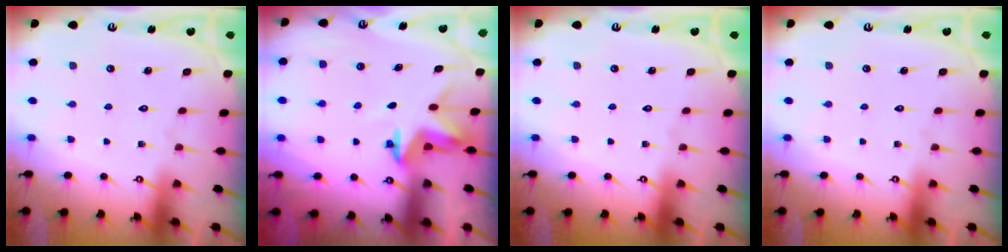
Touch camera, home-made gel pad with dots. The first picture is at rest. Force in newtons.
{"total": 3.9, "press": 3.9, "slide": 0.3}
{"total": 0.0}
{"total": 0.0}